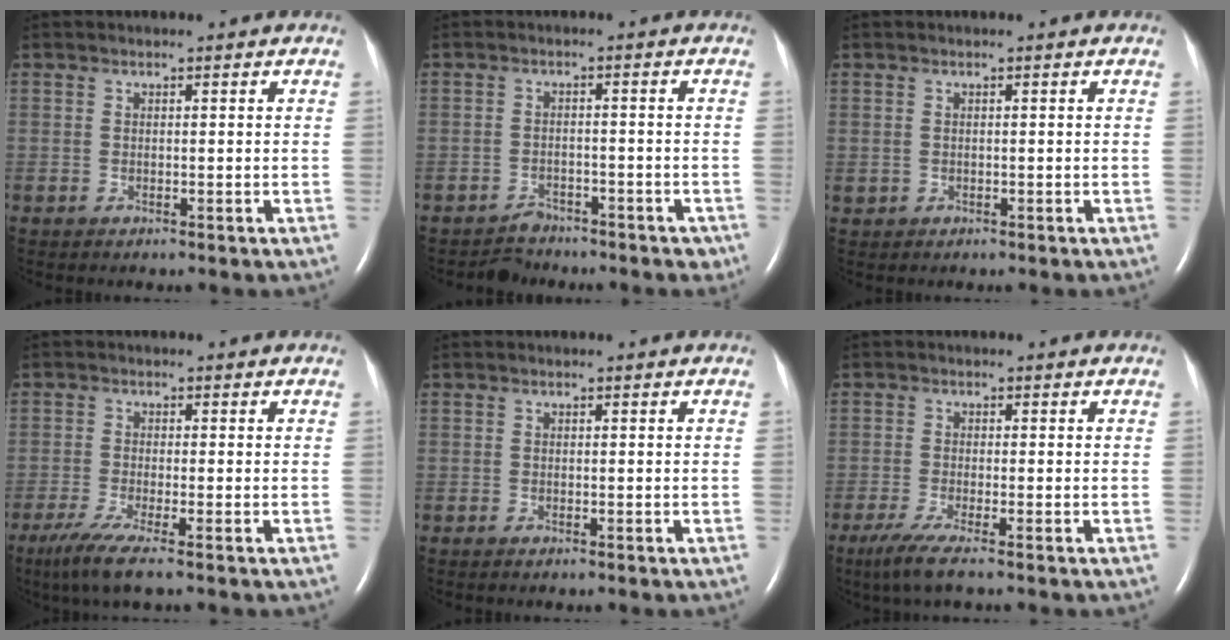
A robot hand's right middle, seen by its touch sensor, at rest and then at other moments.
{"total": 4.3, "force": [-3.7, 2.3, 0.1], "torque": [0.005, 0.013, -0.050]}
{"total": 0.0}
{"total": 5.6, "force": [-3.6, 0.1, 4.3], "torque": [-0.087, -0.020, -0.069]}
{"total": 0.0}
{"total": 4.5, "force": [-2.9, 0.1, 3.4], "torque": [-0.074, -0.017, -0.058]}